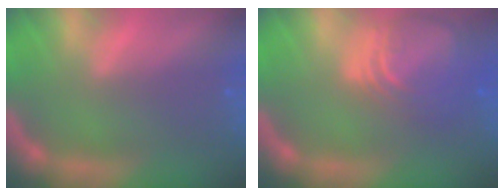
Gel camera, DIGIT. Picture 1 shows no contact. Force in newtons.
{"total": 8.5}